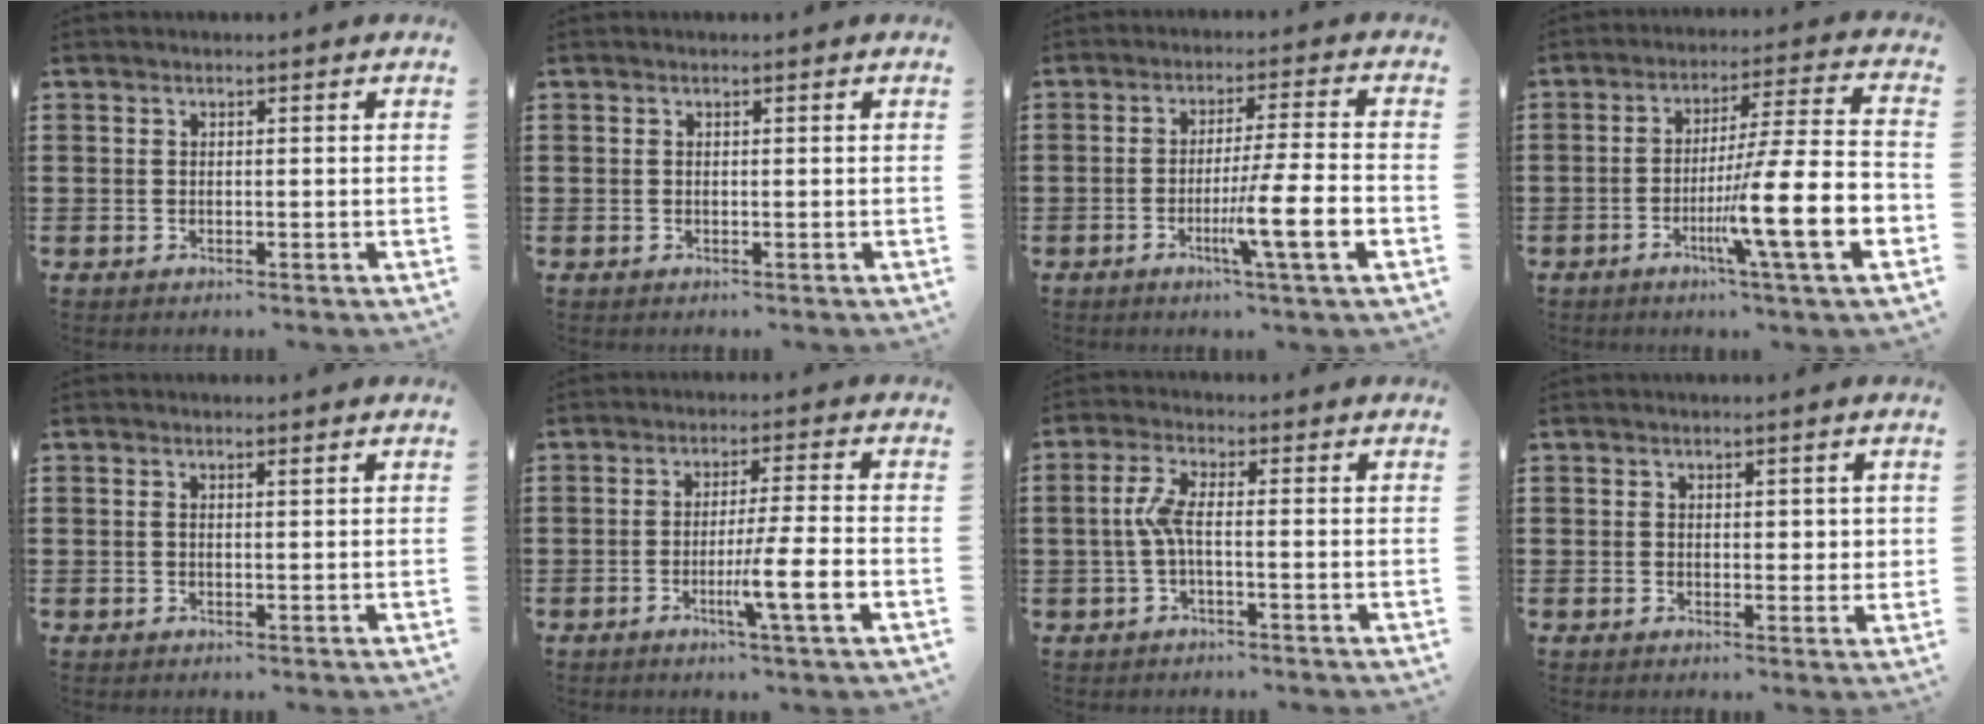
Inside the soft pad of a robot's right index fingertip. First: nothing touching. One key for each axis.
{"total": 0.0}
{"total": 9.2, "fx": -3.2, "fy": 0.0, "fz": 8.7, "tx": -0.155, "ty": -0.013, "tz": -0.058}
{"total": 15.0, "fx": -5.3, "fy": 1.2, "fz": 14.0, "tx": -0.226, "ty": -0.021, "tz": -0.096}
{"total": 0.7, "fx": 0.3, "fy": 0.1, "fz": 0.6, "tx": -0.013, "ty": 0.000, "tz": 0.005}
{"total": 7.4, "fx": -2.6, "fy": -0.2, "fz": 7.0, "tx": -0.112, "ty": -0.010, "tz": -0.044}
{"total": 4.4, "fx": -0.7, "fy": 1.1, "fz": 4.2, "tx": -0.100, "ty": -0.004, "tz": -0.022}
{"total": 1.4, "fx": 0.6, "fy": 1.0, "fz": 0.9, "tx": -0.009, "ty": 0.006, "tz": 0.008}